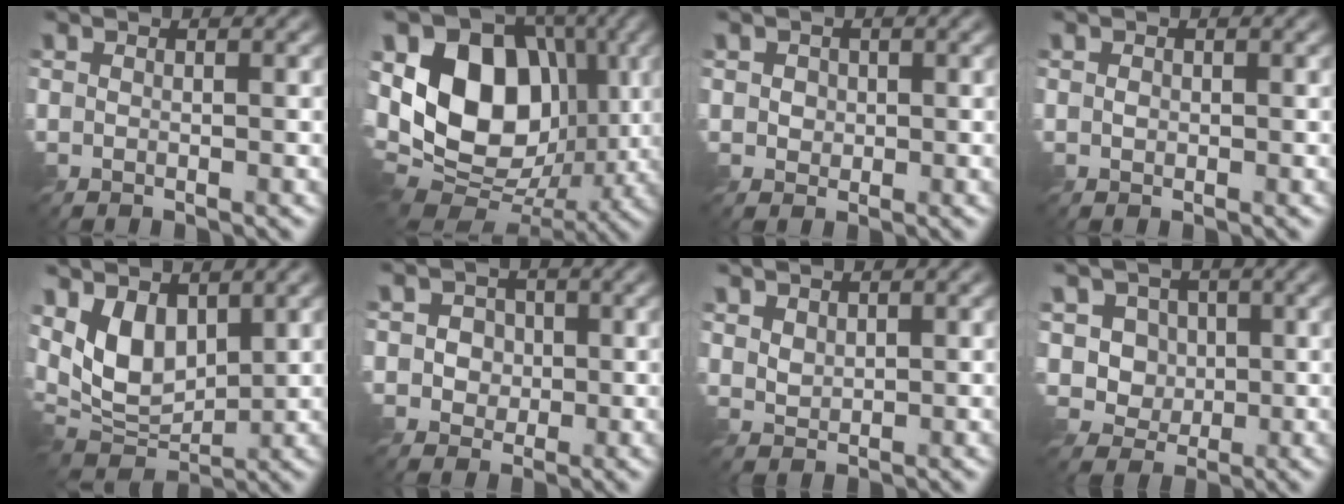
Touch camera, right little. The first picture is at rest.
{"total": 13.6, "force": [1.1, 9.9, 9.2], "torque": [-0.170, 0.001, 0.006]}
{"total": 1.5, "force": [0.3, 1.3, 0.6], "torque": [-0.020, 0.000, 0.011]}
{"total": 0.5, "force": [-0.1, 0.4, 0.3], "torque": [-0.008, -0.002, -0.002]}
{"total": 5.9, "force": [2.2, 3.4, 4.3], "torque": [-0.088, -0.016, 0.037]}
{"total": 3.3, "force": [0.6, 3.0, 1.4], "torque": [-0.021, 0.008, 0.003]}
{"total": 1.5, "force": [1.1, 0.8, 0.7], "torque": [-0.020, -0.001, 0.025]}
{"total": 5.0, "force": [1.3, 4.4, 2.1], "torque": [-0.050, -0.001, 0.020]}